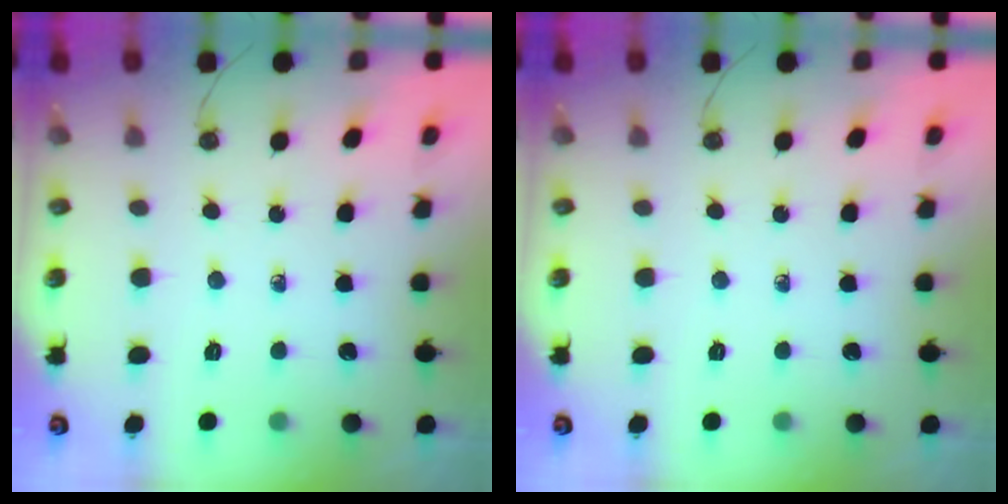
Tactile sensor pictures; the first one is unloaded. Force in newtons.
{"total": 0.0}